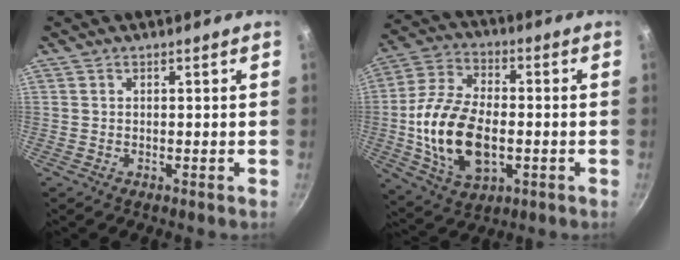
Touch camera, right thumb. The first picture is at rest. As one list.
[{"total": 17.8, "force": [-2.4, 10.5, 14.2], "torque": [-0.263, 0.018, -0.042]}]